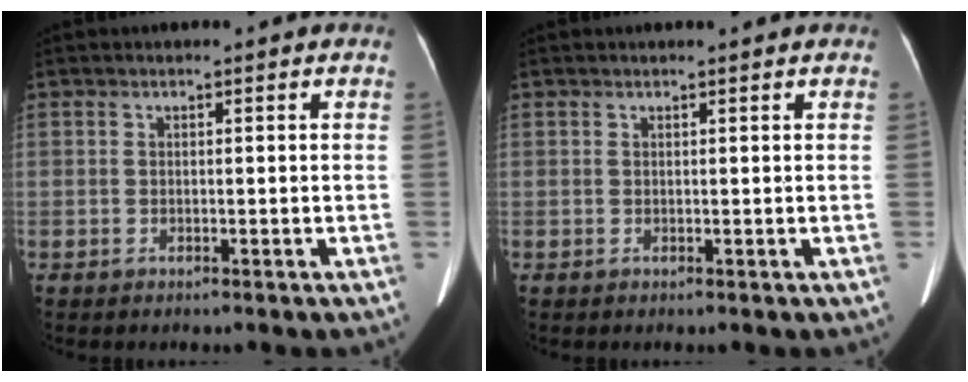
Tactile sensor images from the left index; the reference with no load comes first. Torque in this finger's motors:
{"motor_torque": [-0.31, 0.29, -0.12, 0.00]}